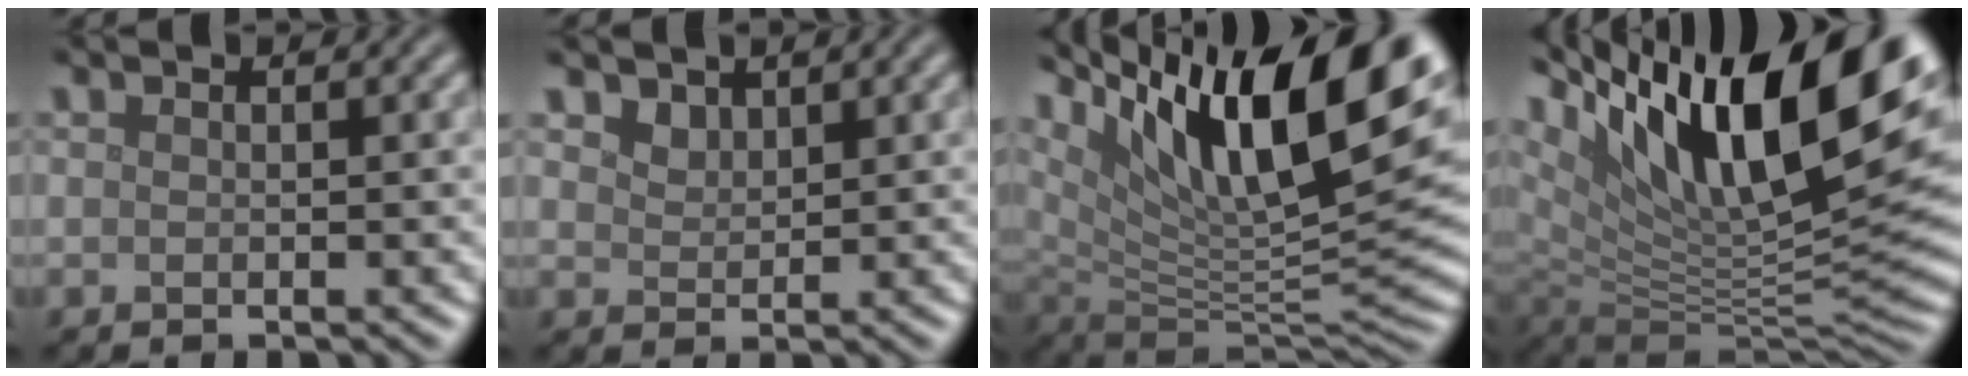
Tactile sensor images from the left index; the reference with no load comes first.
{"total": 1.5, "force": [1.2, 0.8, 0.3], "torque": [-0.011, -0.008, 0.026]}
{"total": 16.4, "force": [8.5, 5.3, 13.0], "torque": [-0.228, 0.012, 0.153]}
{"total": 17.7, "force": [9.0, 6.7, 13.7], "torque": [-0.245, 0.023, 0.157]}